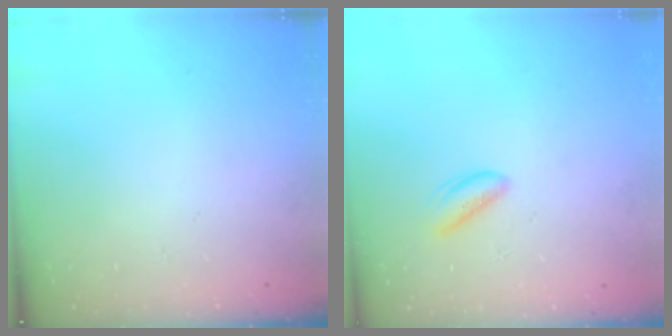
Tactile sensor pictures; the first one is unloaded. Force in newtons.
{"total": 1.9, "press": 1.9, "slide": 0.4}